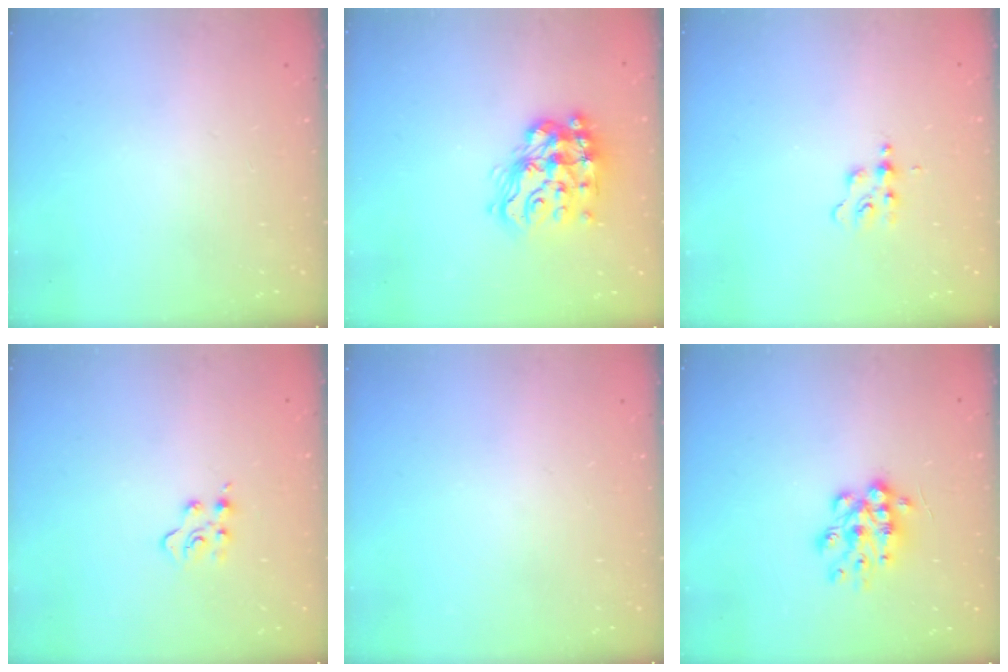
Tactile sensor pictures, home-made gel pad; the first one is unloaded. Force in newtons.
{"total": 17.2, "press": 17.1, "slide": 1.3}
{"total": 3.9, "press": 3.9, "slide": 0.5}
{"total": 4.0, "press": 4.0, "slide": 0.4}
{"total": 0.0}
{"total": 10.9, "press": 10.9, "slide": 0.5}